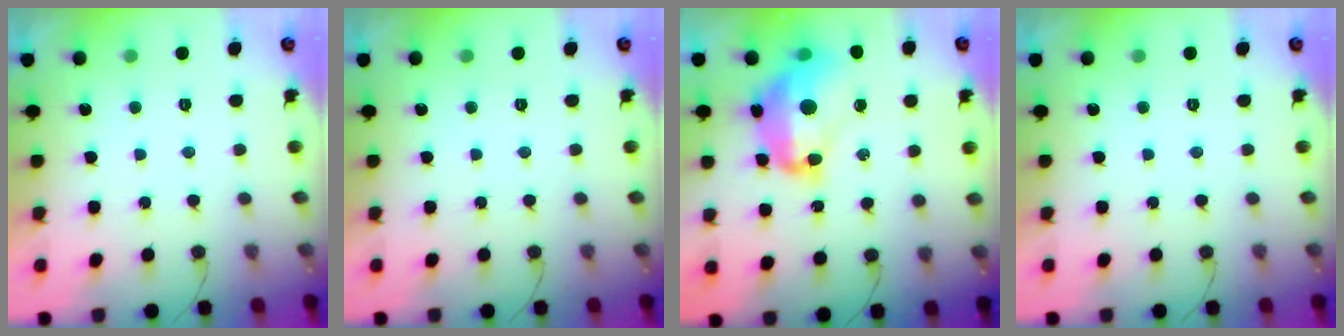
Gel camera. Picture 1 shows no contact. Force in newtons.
{"total": 0.0}
{"total": 16.7, "press": 16.6, "slide": 1.8}
{"total": 0.0}